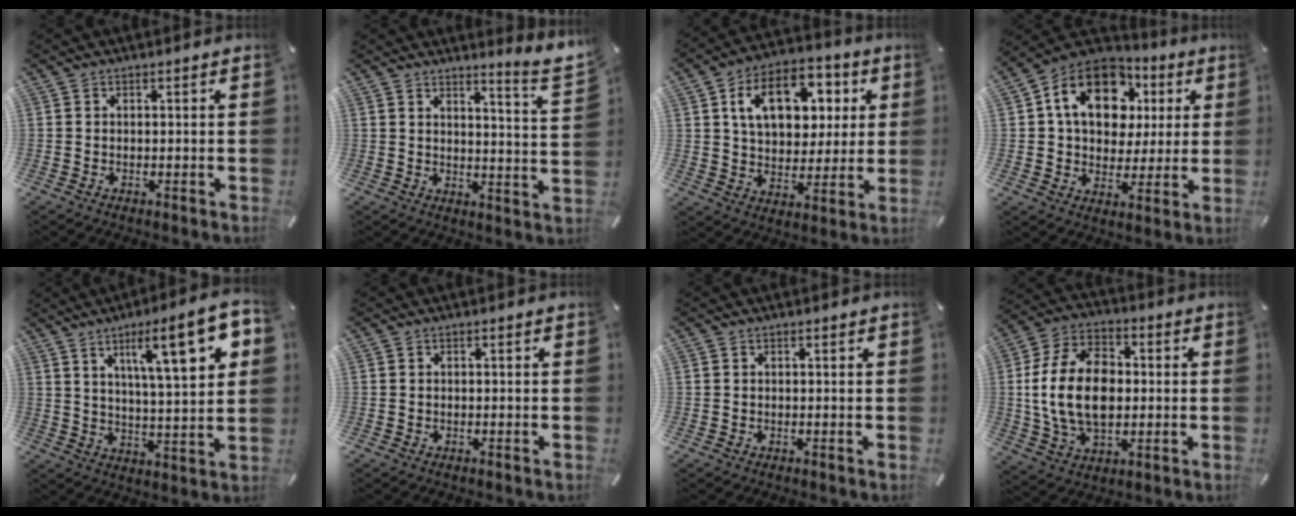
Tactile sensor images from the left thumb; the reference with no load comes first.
{"total": 5.9, "force": [4.9, 0.3, 3.3], "torque": [-0.045, -0.045, 0.078]}
{"total": 15.1, "force": [5.3, 10.7, 9.2], "torque": [-0.146, -0.002, 0.096]}
{"total": 16.6, "force": [6.0, 12.5, 9.1], "torque": [-0.158, -0.013, 0.111]}
{"total": 17.2, "force": [8.1, 3.9, 14.7], "torque": [-0.218, -0.034, 0.117]}
{"total": 0.0}
{"total": 0.0}
{"total": 16.7, "force": [0.0, 11.7, 11.9], "torque": [-0.259, 0.013, 0.001]}